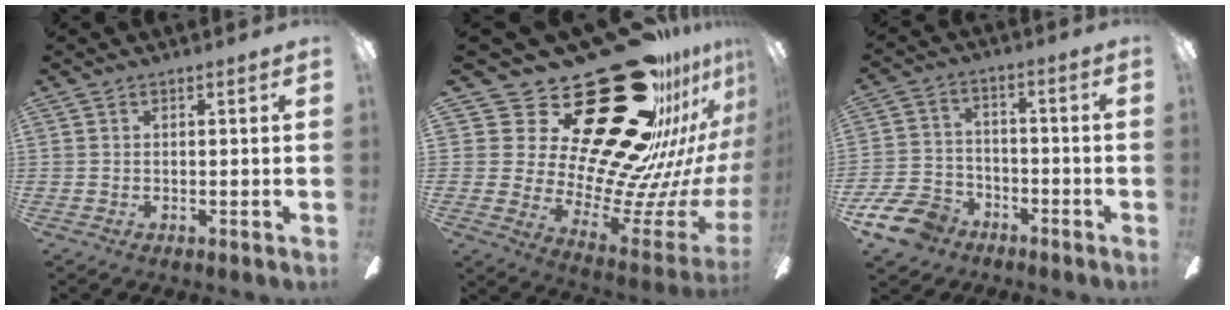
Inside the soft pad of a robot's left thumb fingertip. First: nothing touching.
{"total": 41.4, "force": [23.6, 19.8, 27.7], "torque": [-0.379, -0.215, 0.479]}
{"total": 11.0, "force": [-7.4, 6.8, 4.3], "torque": [-0.102, 0.050, -0.139]}